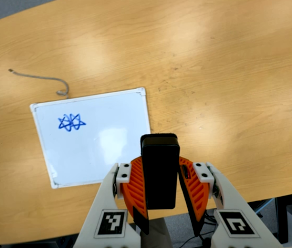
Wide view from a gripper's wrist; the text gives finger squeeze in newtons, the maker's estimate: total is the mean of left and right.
{"total": 6.4, "left": 5.7, "right": 7.2}